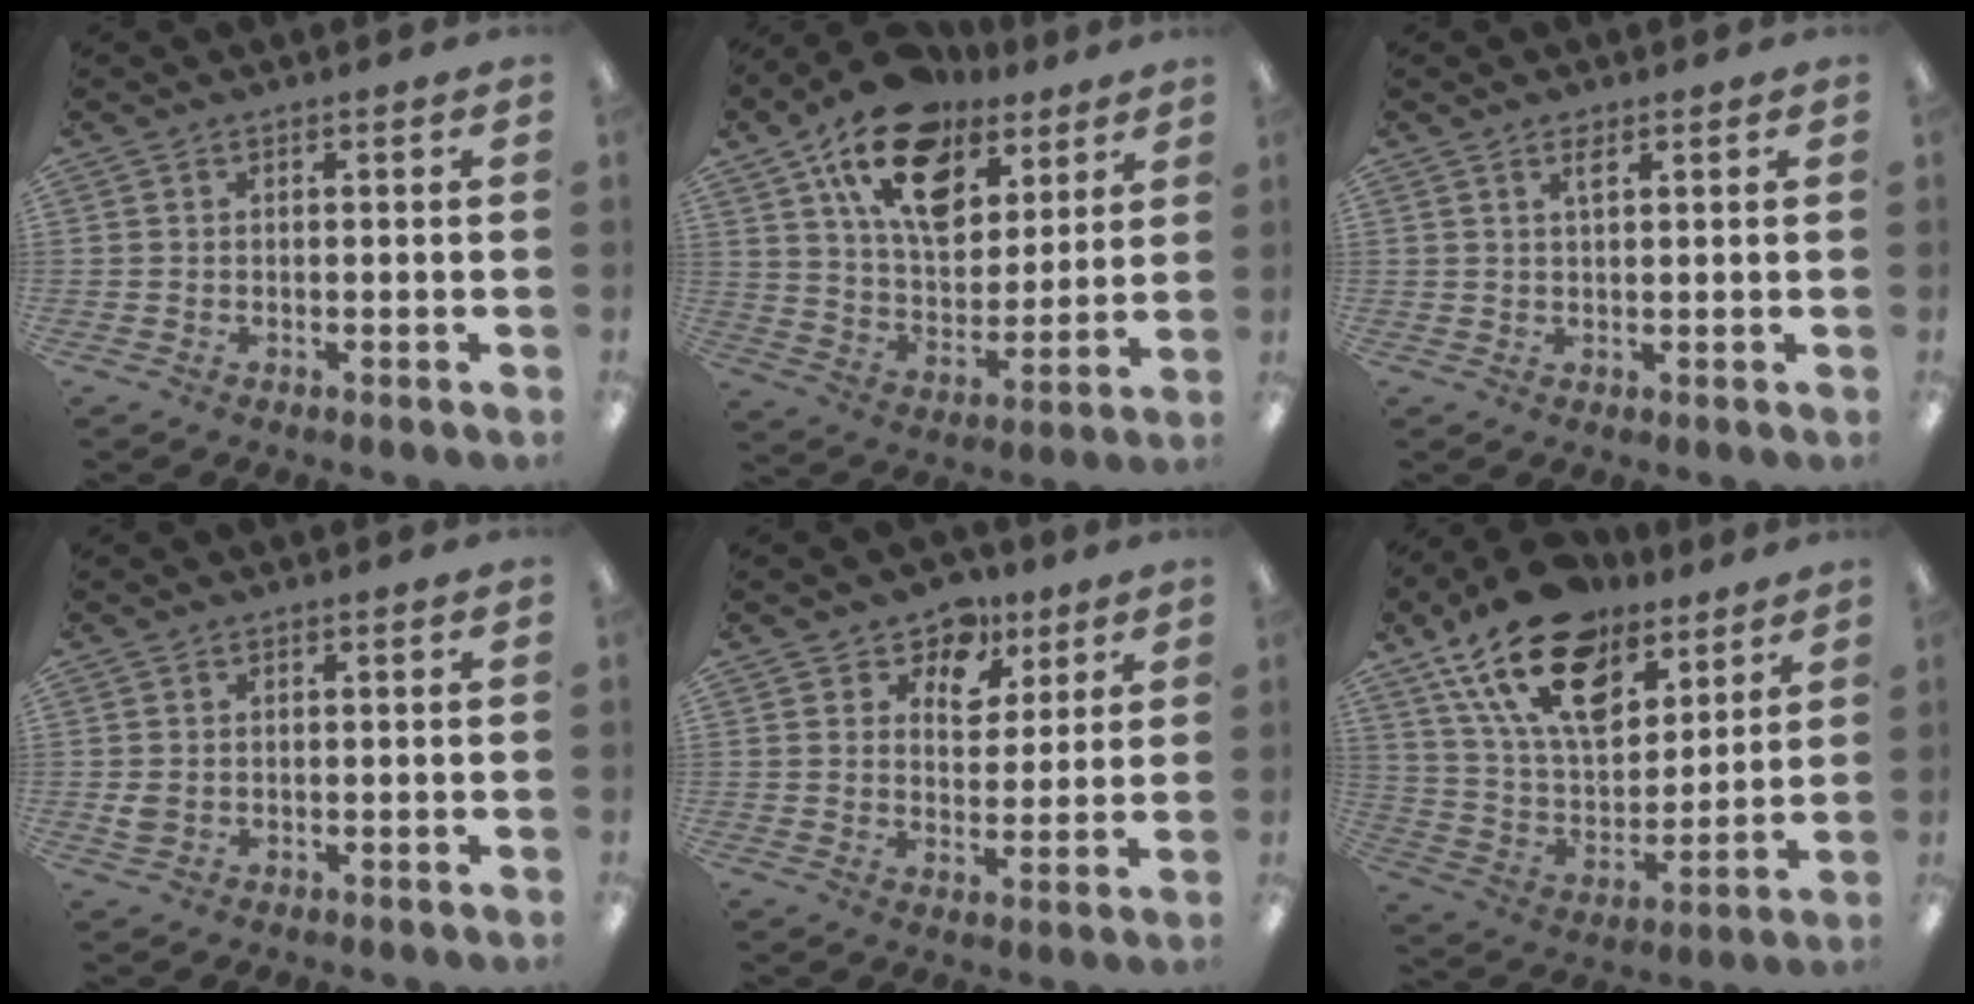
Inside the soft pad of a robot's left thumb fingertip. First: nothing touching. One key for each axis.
{"total": 19.2, "fx": 11.6, "fy": 11.2, "fz": 10.4, "tx": -0.181, "ty": -0.052, "tz": 0.208}
{"total": 2.2, "fx": 1.4, "fy": 0.8, "fz": 1.5, "tx": -0.027, "ty": 0.000, "tz": 0.023}
{"total": 2.2, "fx": 0.0, "fy": 1.8, "fz": 1.1, "tx": -0.014, "ty": 0.002, "tz": -0.002}
{"total": 9.0, "fx": 6.5, "fy": 6.0, "fz": 1.7, "tx": -0.032, "ty": -0.044, "tz": 0.119}
{"total": 21.8, "fx": 13.4, "fy": 12.0, "fz": 12.4, "tx": -0.226, "ty": -0.061, "tz": 0.243}